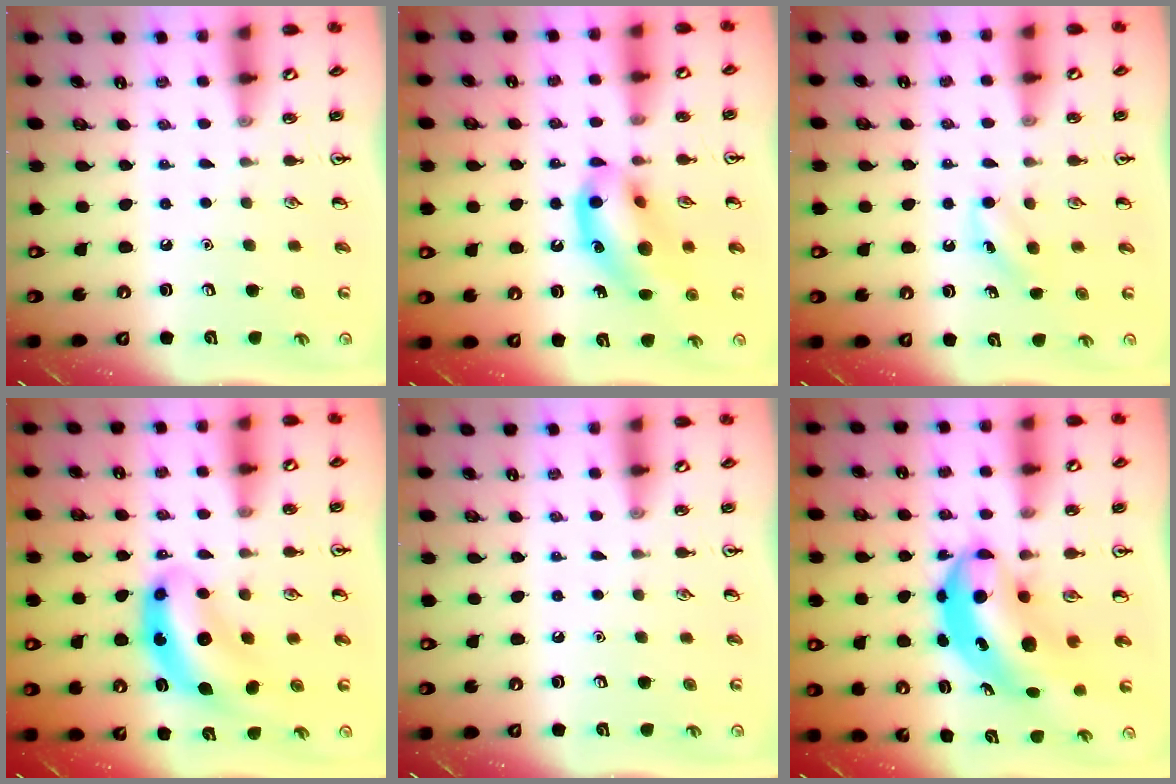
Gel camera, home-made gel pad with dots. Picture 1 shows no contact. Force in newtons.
{"total": 14.3, "press": 14.0, "slide": 2.9}
{"total": 4.1, "press": 3.9, "slide": 1.3}
{"total": 8.8, "press": 8.4, "slide": 2.7}
{"total": 0.0}
{"total": 8.6, "press": 8.2, "slide": 2.3}